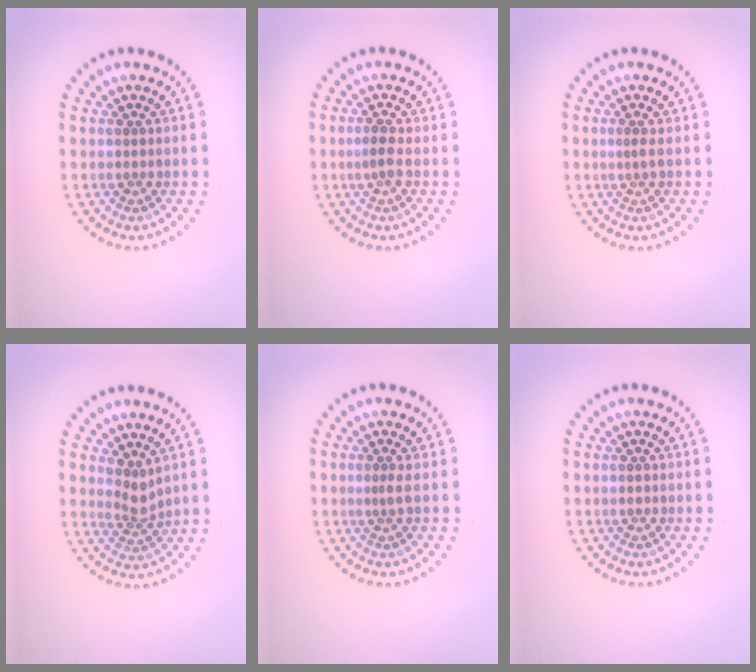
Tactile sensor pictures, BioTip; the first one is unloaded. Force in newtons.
{"total": 1.1, "press": 0.9, "slide": 0.6}
{"total": 0.5, "press": 0.2, "slide": 0.5}
{"total": 2.1, "press": 1.4, "slide": 1.5}
{"total": 0.5, "press": 0.3, "slide": 0.4}
{"total": 0.6, "press": 0.6, "slide": 0.1}